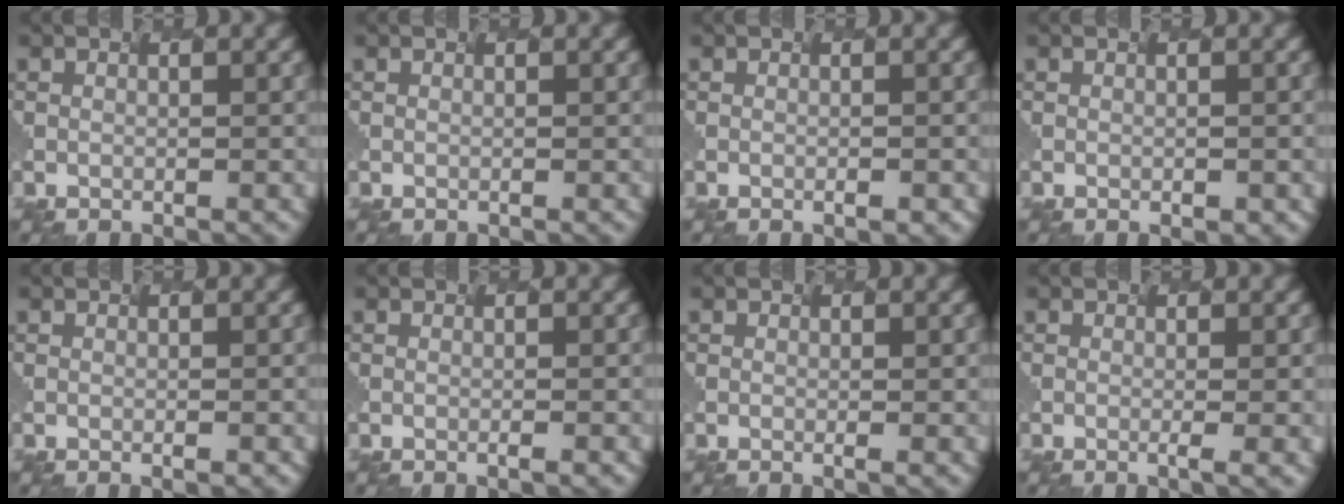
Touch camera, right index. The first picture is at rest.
{"total": 0.0}
{"total": 1.6, "force": [-0.3, 0.5, 1.5], "torque": [-0.007, 0.011, 0.007]}
{"total": 0.9, "force": [-0.3, 0.1, 0.8], "torque": [-0.003, 0.003, 0.009]}
{"total": 1.1, "force": [-0.2, 0.3, 1.1], "torque": [-0.002, 0.008, 0.005]}
{"total": 1.3, "force": [-0.1, 0.4, 1.3], "torque": [-0.003, 0.009, 0.003]}
{"total": 0.7, "force": [-0.1, 0.0, 0.7], "torque": [-0.009, -0.002, 0.004]}
{"total": 1.7, "force": [-0.7, -0.1, 1.5], "torque": [-0.026, 0.003, 0.004]}